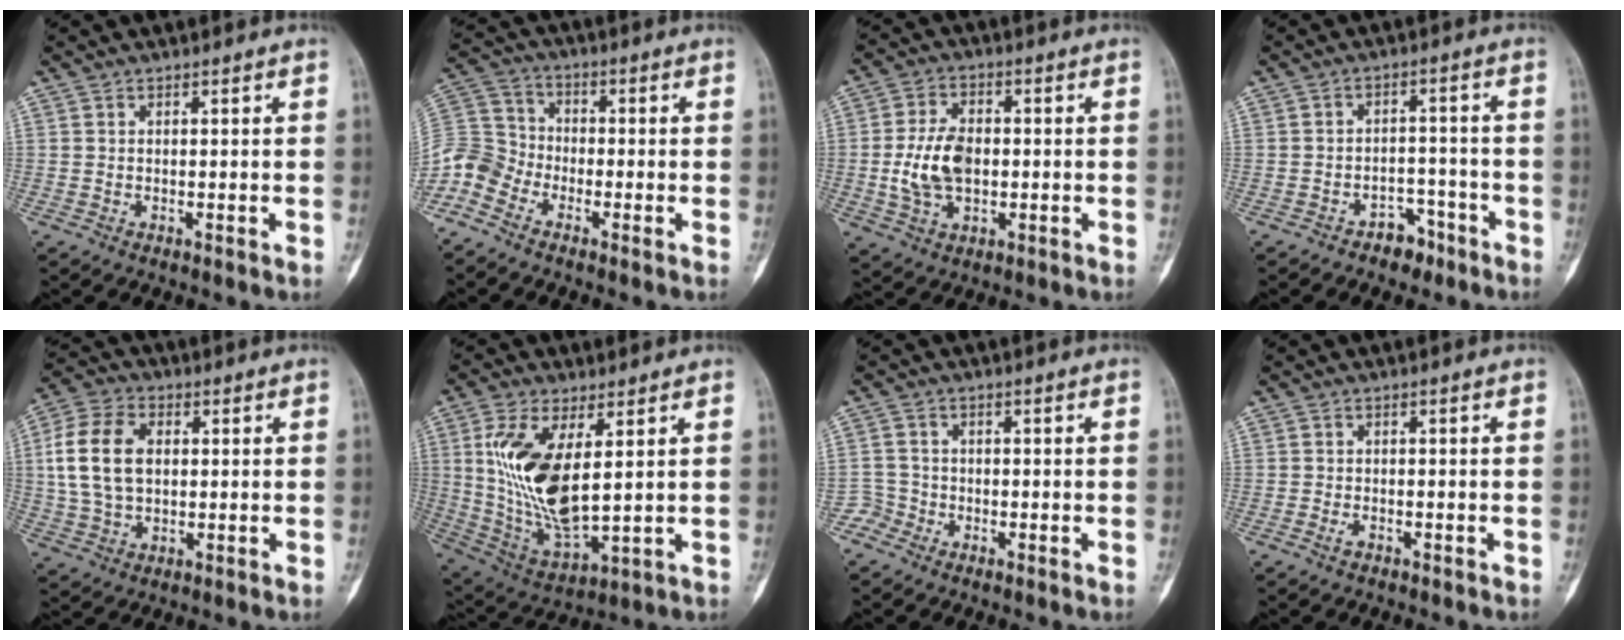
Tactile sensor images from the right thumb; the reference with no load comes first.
{"total": 8.6, "force": [-5.6, 5.7, 3.2], "torque": [-0.064, 0.037, -0.129]}
{"total": 10.3, "force": [-0.7, 6.6, 7.9], "torque": [-0.141, 0.006, -0.013]}
{"total": 5.0, "force": [-3.5, 3.1, 1.5], "torque": [0.000, 0.039, -0.050]}
{"total": 12.7, "force": [1.6, 8.5, 9.4], "torque": [-0.178, 0.010, 0.029]}
{"total": 15.8, "force": [3.1, 6.9, 13.8], "torque": [-0.275, -0.022, 0.075]}
{"total": 2.8, "force": [-1.7, 2.1, -0.4], "torque": [0.018, 0.012, -0.043]}
{"total": 1.2, "force": [-0.9, 0.7, 0.6], "torque": [-0.014, 0.005, -0.017]}